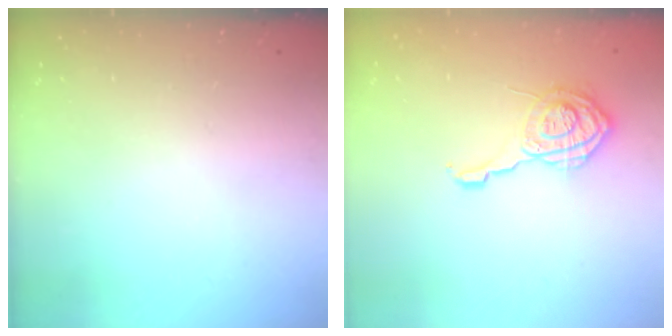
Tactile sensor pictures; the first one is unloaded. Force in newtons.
{"total": 10.7, "press": 10.7, "slide": 0.3}